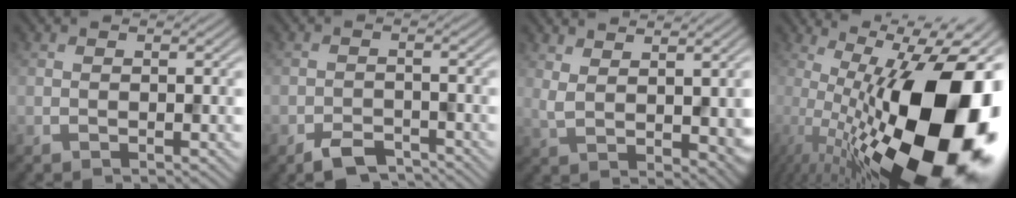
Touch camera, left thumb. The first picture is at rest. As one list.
[{"total": 3.7, "force": [-2.9, 1.6, 1.7], "torque": [-0.030, -0.002, -0.056]}, {"total": 6.4, "force": [1.9, 2.6, 5.6], "torque": [-0.097, -0.008, 0.051]}, {"total": 22.7, "force": [-3.8, 8.5, 20.6], "torque": [-0.296, 0.006, -0.071]}]